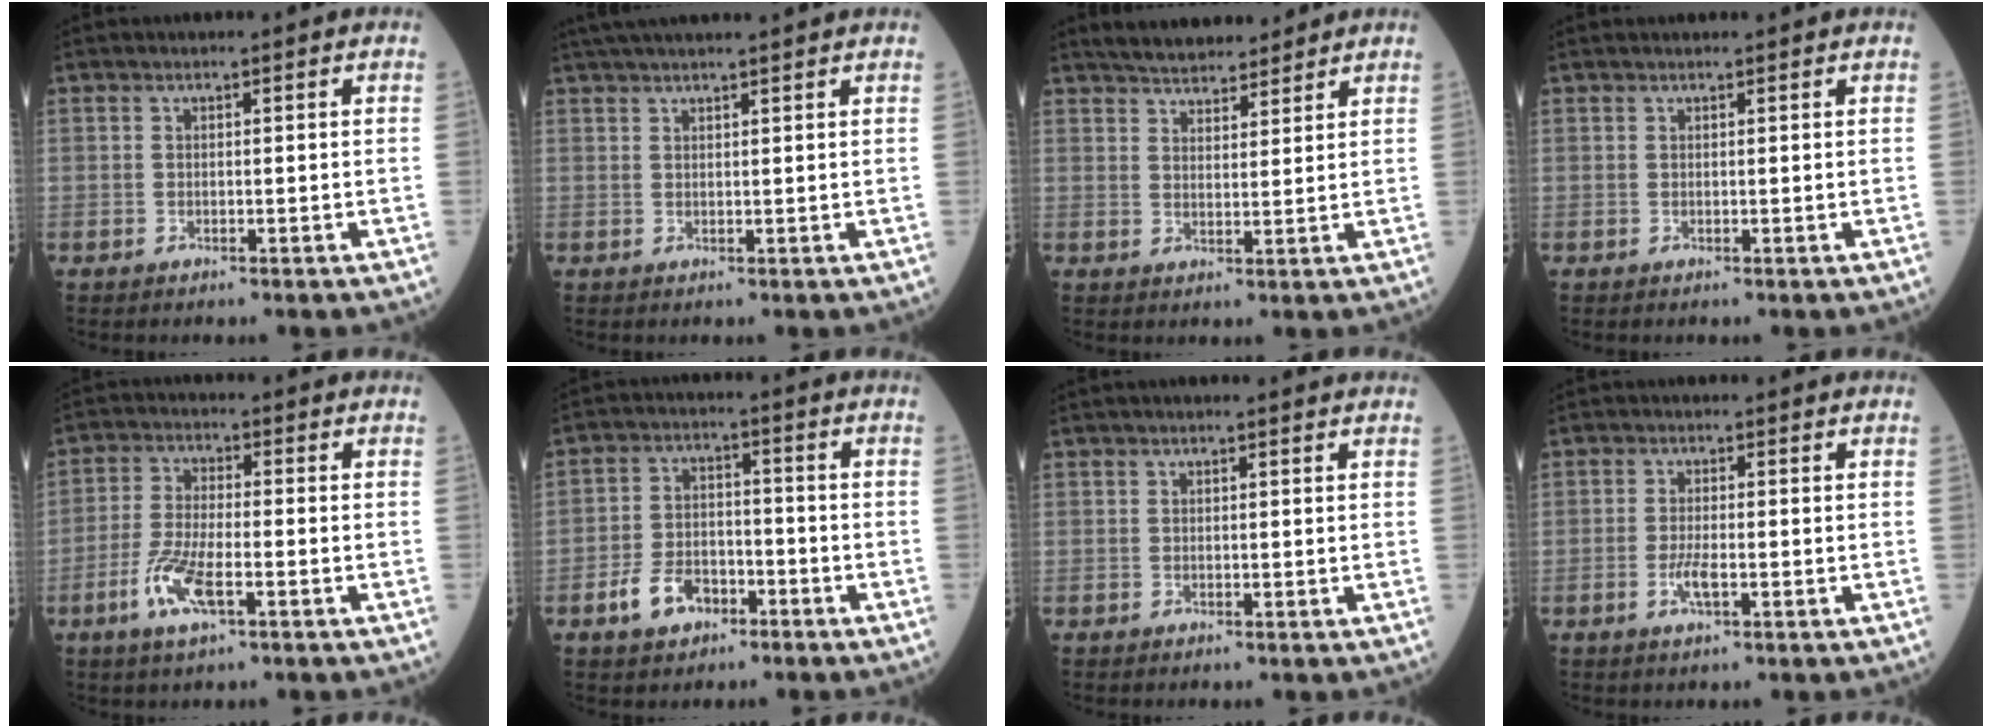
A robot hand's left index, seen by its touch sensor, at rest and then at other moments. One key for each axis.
{"total": 9.3, "fx": 8.2, "fy": -0.1, "fz": 4.5, "tx": -0.070, "ty": 0.035, "tz": 0.114}
{"total": 8.3, "fx": 7.7, "fy": 2.1, "fz": 2.5, "tx": -0.039, "ty": 0.014, "tz": 0.118}
{"total": 1.5, "fx": 1.4, "fy": 0.1, "fz": 0.4, "tx": -0.008, "ty": 0.015, "tz": 0.020}
{"total": 6.8, "fx": -3.1, "fy": 1.6, "fz": 5.8, "tx": -0.130, "ty": -0.011, "tz": -0.063}
{"total": 6.5, "fx": -3.7, "fy": 4.1, "fz": 3.4, "tx": -0.079, "ty": 0.006, "tz": -0.066}
{"total": 1.4, "fx": 1.3, "fy": -0.1, "fz": 0.5, "tx": -0.008, "ty": 0.012, "tz": 0.017}
{"total": 2.4, "fx": -0.9, "fy": 0.5, "fz": 2.1, "tx": -0.049, "ty": -0.006, "tz": -0.020}